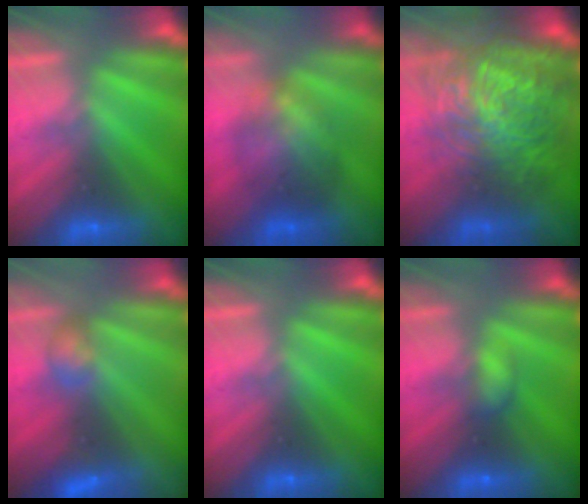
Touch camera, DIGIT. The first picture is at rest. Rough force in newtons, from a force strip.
{"total": 7.3}
{"total": 7.8}
{"total": 2.9}
{"total": 0.0}
{"total": 2.2}